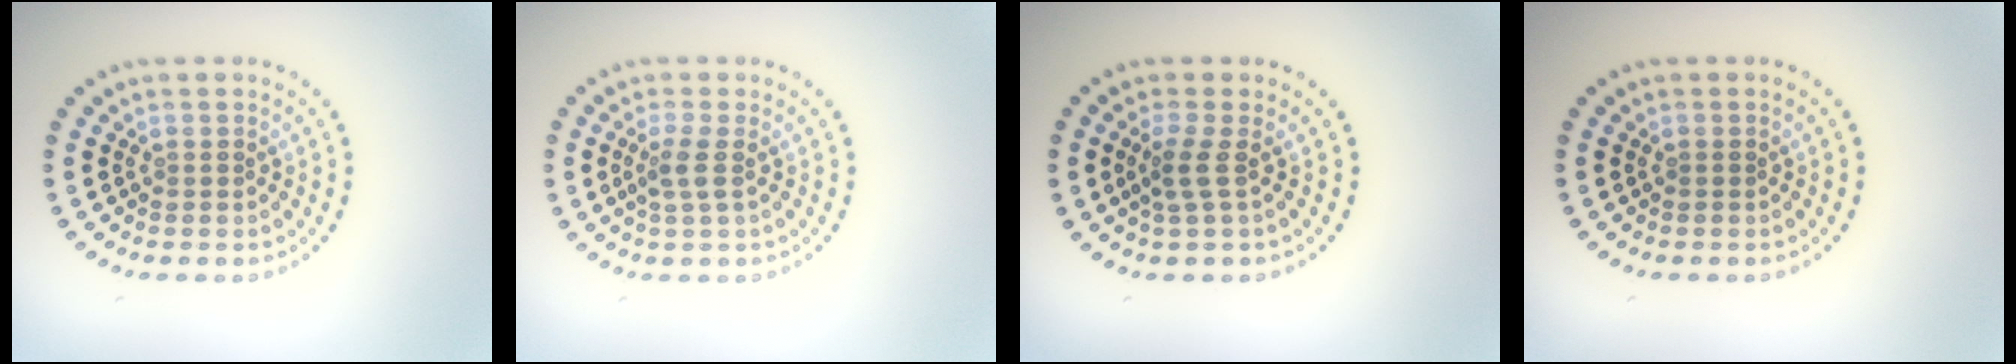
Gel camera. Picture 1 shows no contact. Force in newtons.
{"total": 1.8, "press": 1.3, "slide": 1.1}
{"total": 1.8, "press": 1.2, "slide": 1.4}
{"total": 0.0}